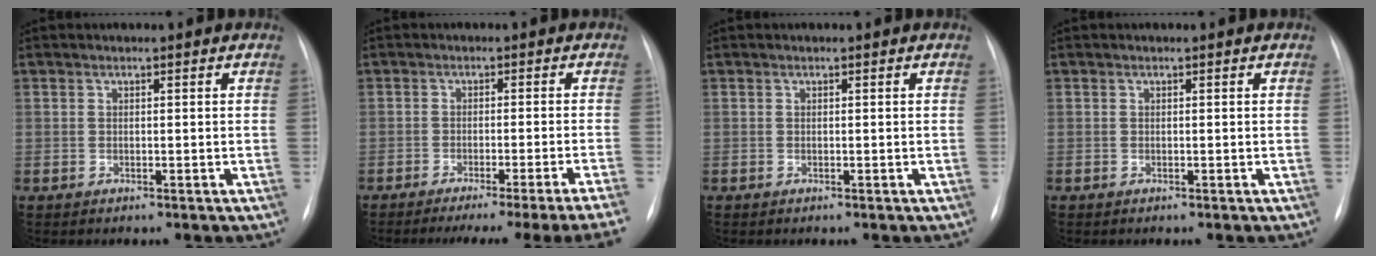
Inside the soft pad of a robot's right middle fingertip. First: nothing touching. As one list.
[{"total": 16.5, "force": [-14.3, -2.4, 7.8], "torque": [-0.055, -0.028, -0.182]}, {"total": 0.0}, {"total": 0.0}]